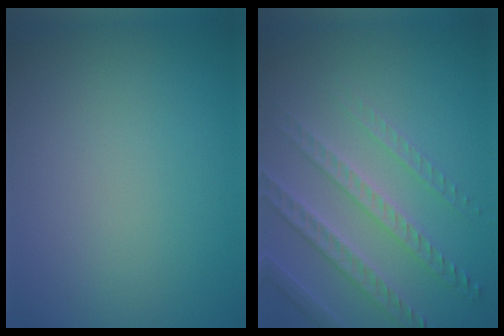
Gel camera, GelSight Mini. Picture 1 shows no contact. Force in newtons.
{"total": 4.5, "press": 3.6, "slide": 2.7}